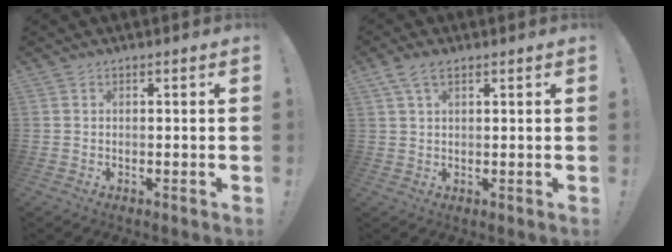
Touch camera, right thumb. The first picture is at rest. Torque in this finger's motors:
{"motor_torque": [0.05, 0.05, 0.31, 0.41, 0.00]}